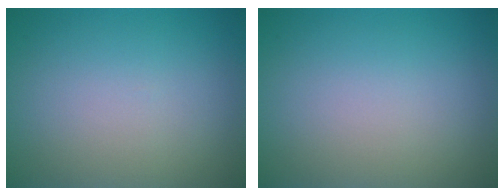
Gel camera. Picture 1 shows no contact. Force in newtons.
{"total": 0.0}